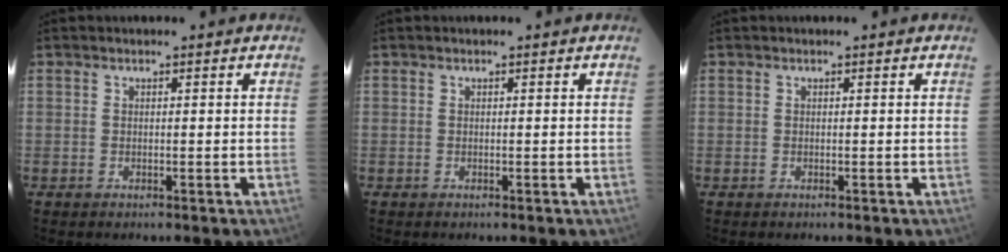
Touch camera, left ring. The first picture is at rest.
{"total": 0.0}
{"total": 0.0}